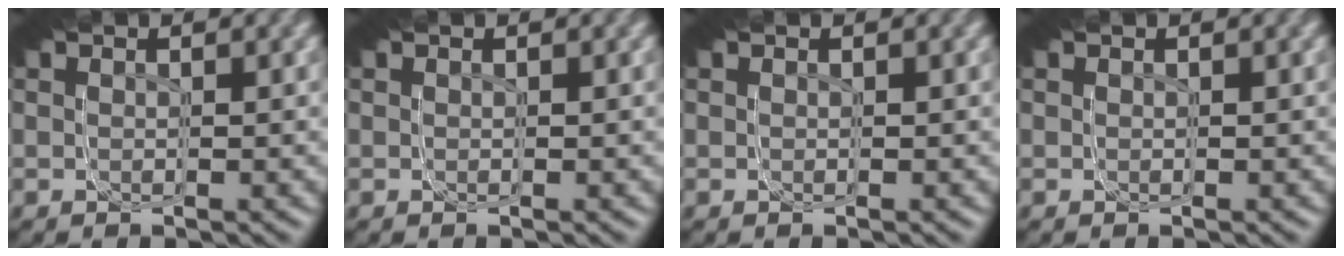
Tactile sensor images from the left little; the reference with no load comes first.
{"total": 0.0}
{"total": 0.0}
{"total": 0.0}